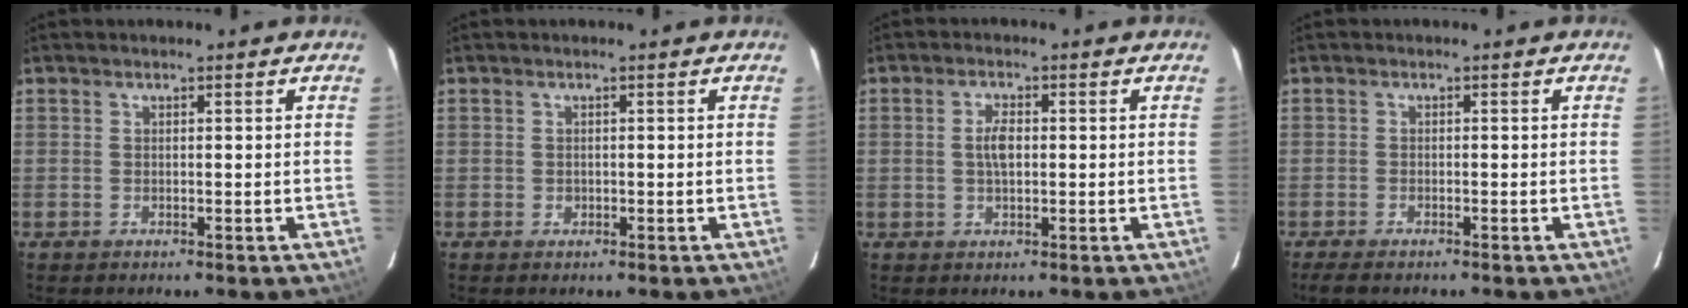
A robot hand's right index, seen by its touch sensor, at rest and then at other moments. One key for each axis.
{"total": 0.8, "fx": -0.1, "fy": 0.8, "fz": 0.2, "tx": 0.001, "ty": 0.000, "tz": -0.001}
{"total": 3.2, "fx": 0.1, "fy": 1.5, "fz": 2.9, "tx": -0.055, "ty": 0.004, "tz": 0.004}
{"total": 3.2, "fx": -2.7, "fy": 0.6, "fz": 1.6, "tx": -0.042, "ty": -0.015, "tz": -0.049}